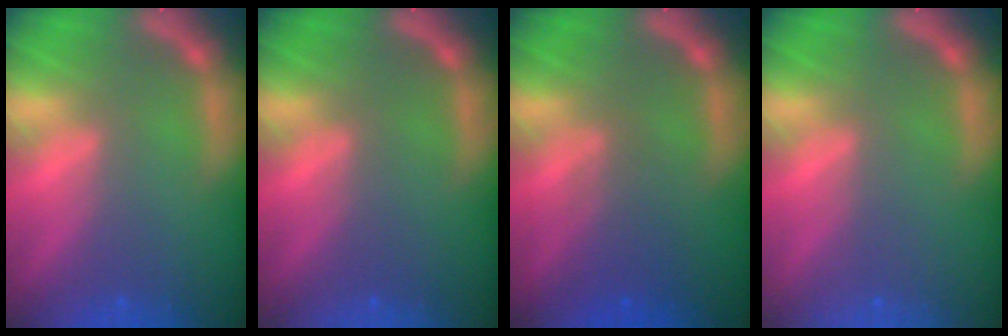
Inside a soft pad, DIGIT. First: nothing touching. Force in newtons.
{"total": 0.0}
{"total": 3.0}
{"total": 0.0}